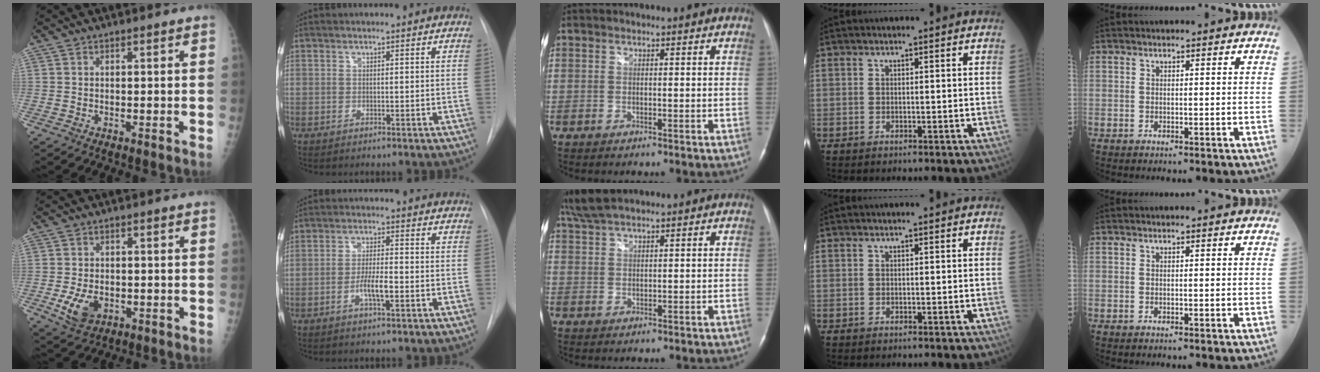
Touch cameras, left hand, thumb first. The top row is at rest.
{"thumb": {"total": 5.9, "force": [-1.7, 4.0, 4.0], "torque": [-0.070, -0.002, -0.021]}, "index": {"total": 4.1, "force": [-1.7, 0.6, 3.6], "torque": [-0.067, -0.003, -0.033]}, "middle": {"total": 4.6, "force": [3.9, 0.5, 2.3], "torque": [-0.058, 0.021, 0.083]}}